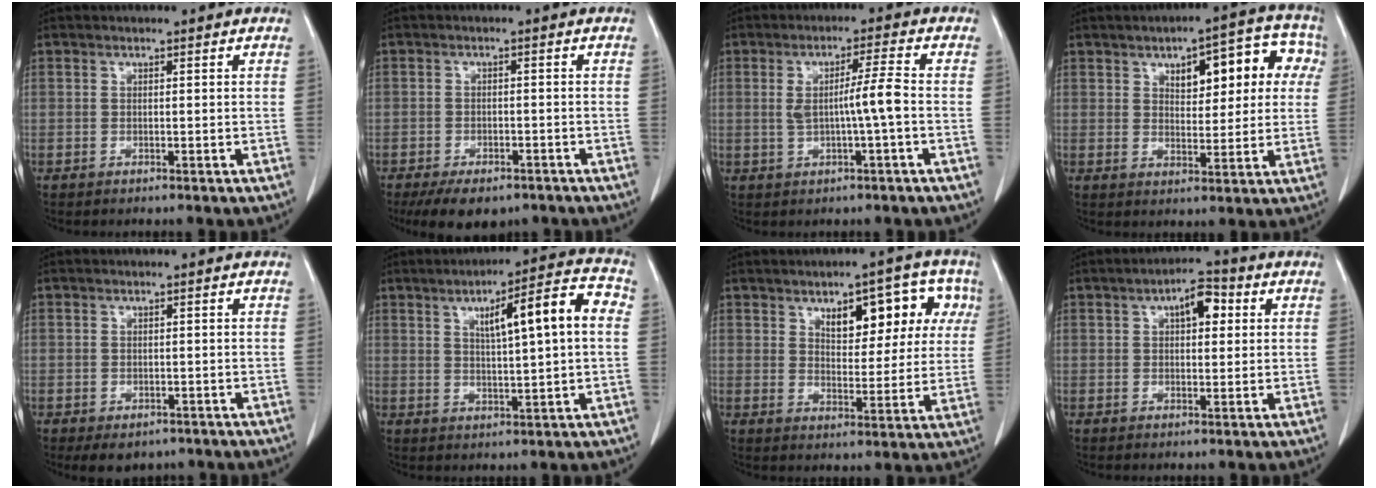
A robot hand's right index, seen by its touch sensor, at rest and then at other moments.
{"total": 8.5, "force": [-6.3, 4.0, 4.0], "torque": [-0.051, -0.001, -0.089]}
{"total": 5.4, "force": [-0.3, -0.4, 5.4], "torque": [-0.094, 0.004, -0.004]}
{"total": 11.6, "force": [3.8, 5.3, 9.6], "torque": [-0.111, 0.037, 0.050]}
{"total": 4.1, "force": [-2.8, 2.6, 1.5], "torque": [-0.010, 0.000, -0.032]}
{"total": 11.3, "force": [2.7, 1.4, 10.9], "torque": [-0.159, 0.025, 0.039]}
{"total": 11.1, "force": [4.9, 5.1, 8.5], "torque": [-0.103, 0.027, 0.071]}
{"total": 5.3, "force": [1.7, 2.2, 4.5], "torque": [-0.069, 0.016, 0.024]}